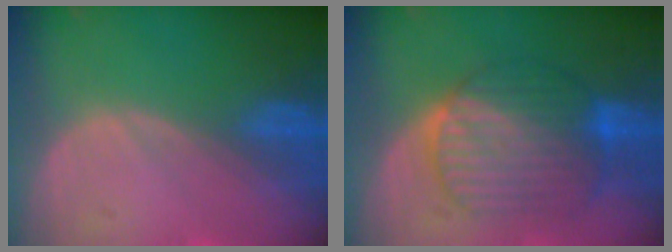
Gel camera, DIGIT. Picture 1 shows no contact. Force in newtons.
{"total": 9.7, "press": 9.7, "slide": 1.0}